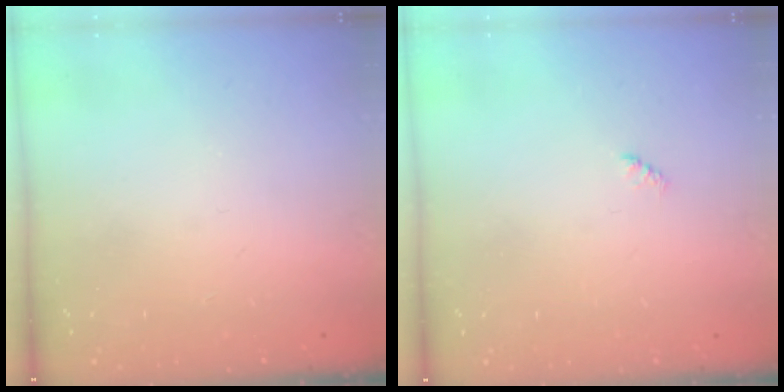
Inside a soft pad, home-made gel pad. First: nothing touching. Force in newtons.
{"total": 1.9, "press": 1.9, "slide": 0.4}